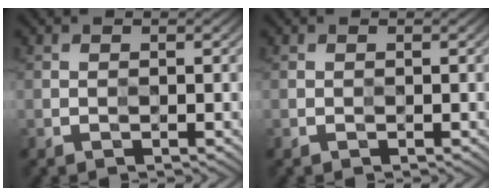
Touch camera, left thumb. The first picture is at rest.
{"total": 0.0}